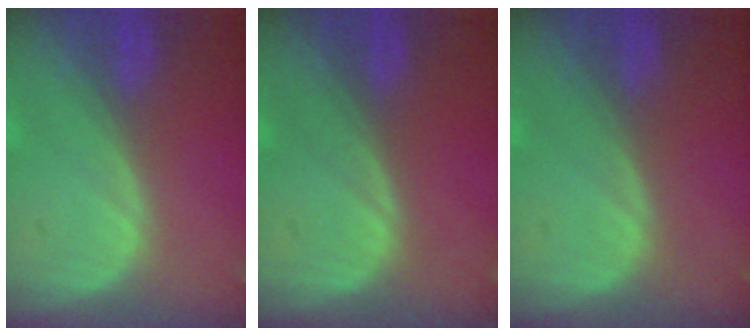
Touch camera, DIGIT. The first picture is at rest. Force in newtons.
{"total": 0.0}
{"total": 0.0}